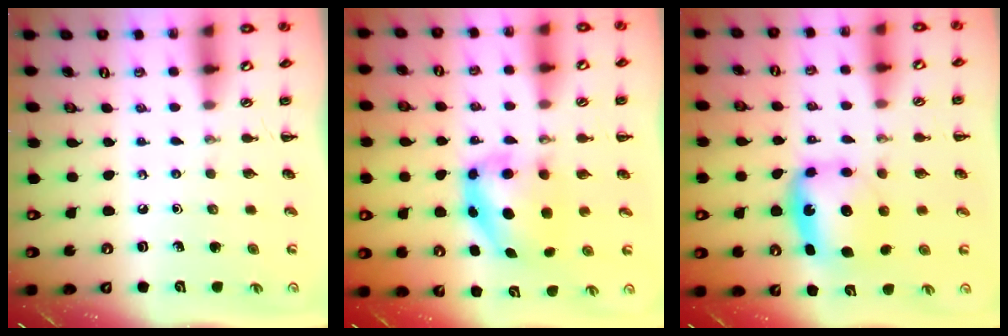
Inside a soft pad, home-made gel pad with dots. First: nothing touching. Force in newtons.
{"total": 6.5, "press": 6.4, "slide": 0.9}
{"total": 5.7, "press": 5.7, "slide": 1.0}